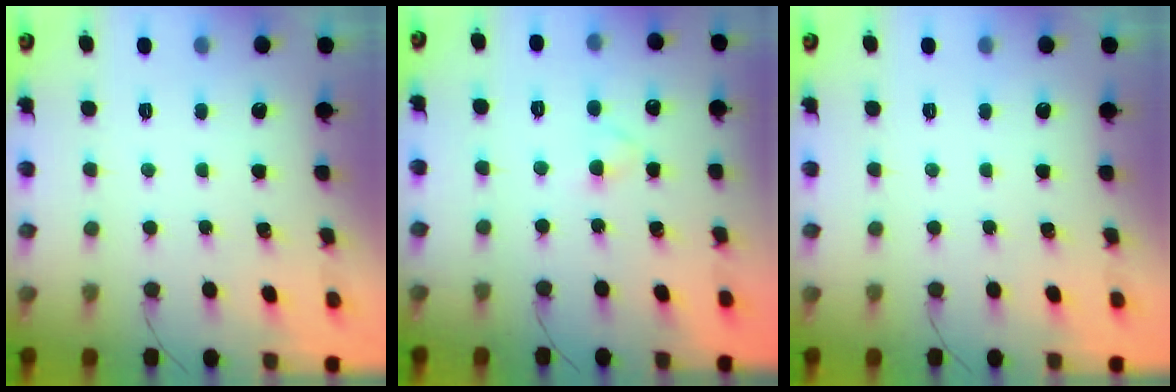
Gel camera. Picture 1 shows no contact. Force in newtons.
{"total": 2.4, "press": 2.1, "slide": 1.1}
{"total": 0.0}